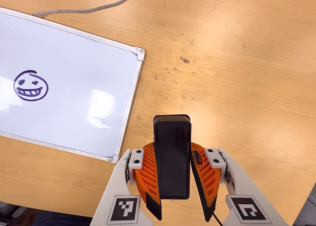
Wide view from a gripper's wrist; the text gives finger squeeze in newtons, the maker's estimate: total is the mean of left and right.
{"total": 9.5, "left": 7.9, "right": 11.2}